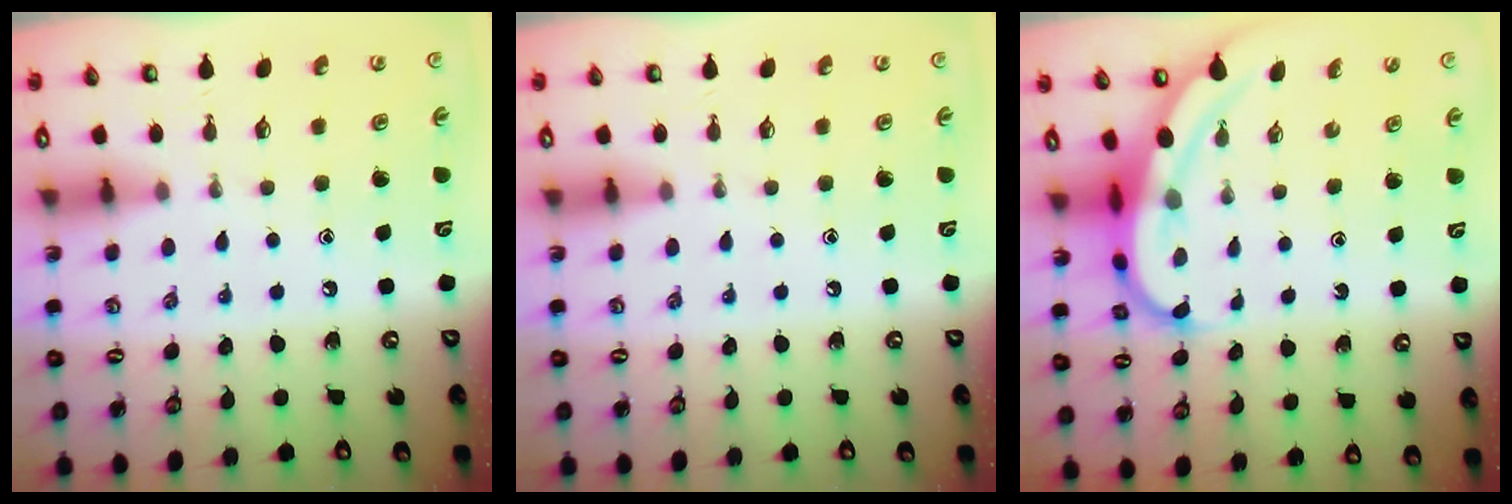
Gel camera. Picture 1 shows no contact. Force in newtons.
{"total": 0.0}
{"total": 6.2, "press": 6.1, "slide": 1.3}